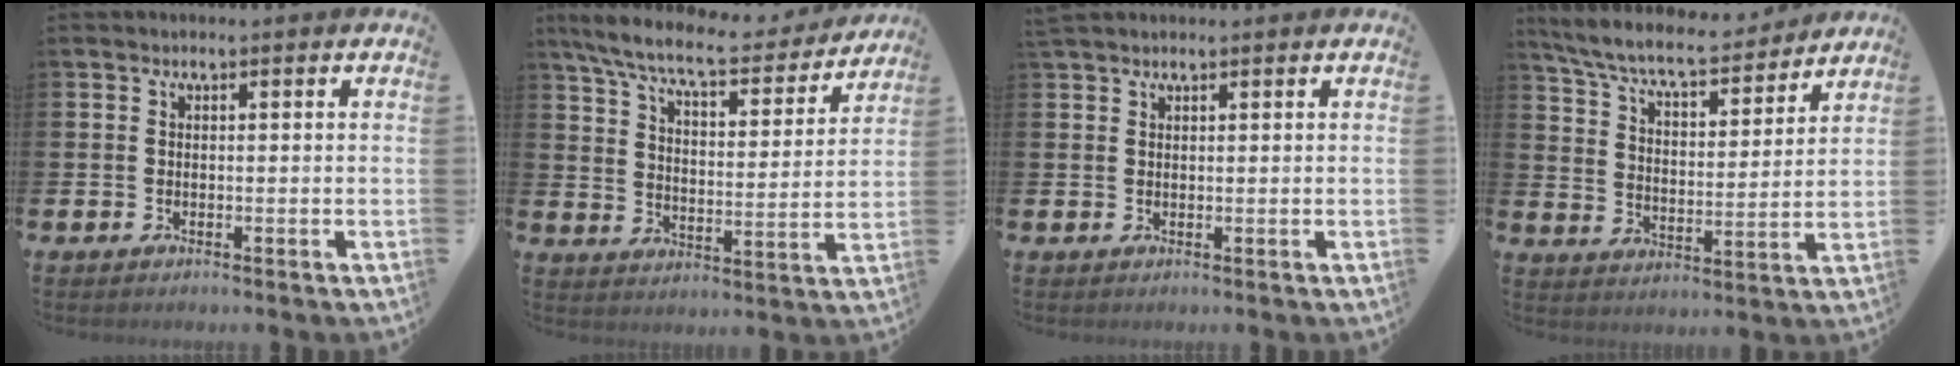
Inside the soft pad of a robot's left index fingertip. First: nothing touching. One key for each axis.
{"total": 8.8, "fx": 7.8, "fy": 1.2, "fz": 3.8, "tx": -0.106, "ty": -0.047, "tz": 0.131}
{"total": 1.2, "fx": 1.1, "fy": 0.3, "fz": 0.1, "tx": 0.000, "ty": 0.001, "tz": 0.020}
{"total": 7.9, "fx": 7.3, "fy": 1.3, "fz": 2.7, "tx": -0.086, "ty": -0.049, "tz": 0.125}